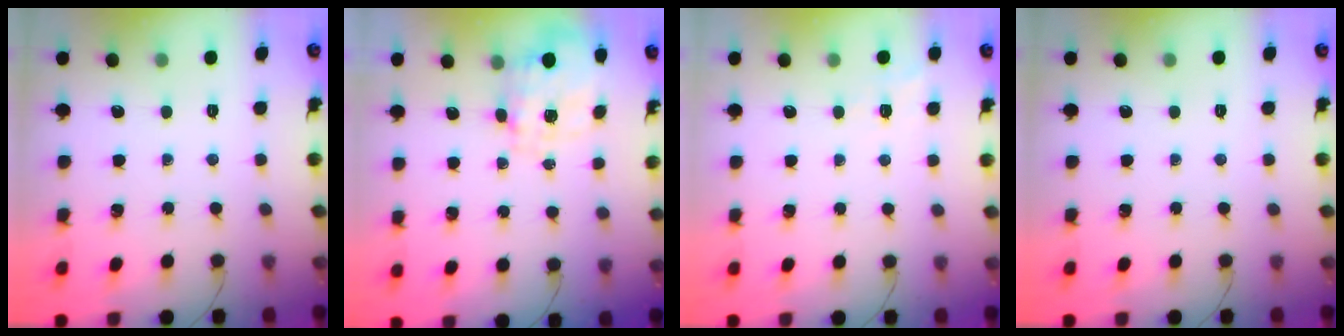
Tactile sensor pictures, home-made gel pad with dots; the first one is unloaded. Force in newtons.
{"total": 3.5, "press": 3.3, "slide": 1.0}
{"total": 5.7, "press": 5.5, "slide": 1.4}
{"total": 0.0}